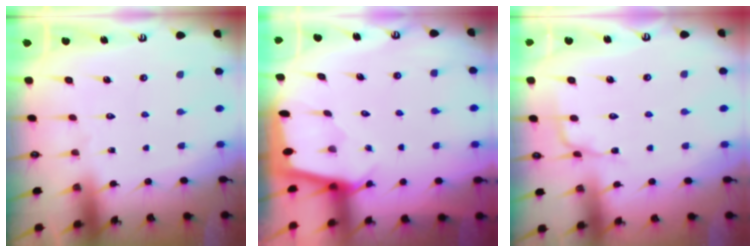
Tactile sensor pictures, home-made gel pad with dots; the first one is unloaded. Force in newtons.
{"total": 1.7, "press": 1.6, "slide": 0.2}
{"total": 2.4, "press": 2.4, "slide": 0.4}